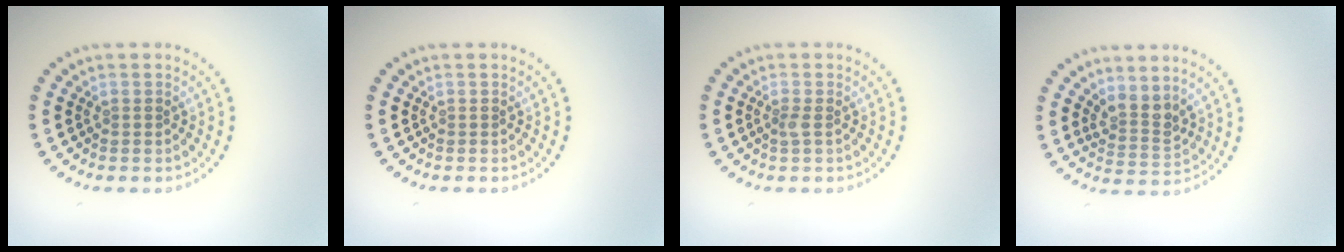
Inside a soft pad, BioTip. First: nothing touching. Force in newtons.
{"total": 0.0}
{"total": 0.8, "press": 0.5, "slide": 0.5}
{"total": 2.5, "press": 1.9, "slide": 1.7}